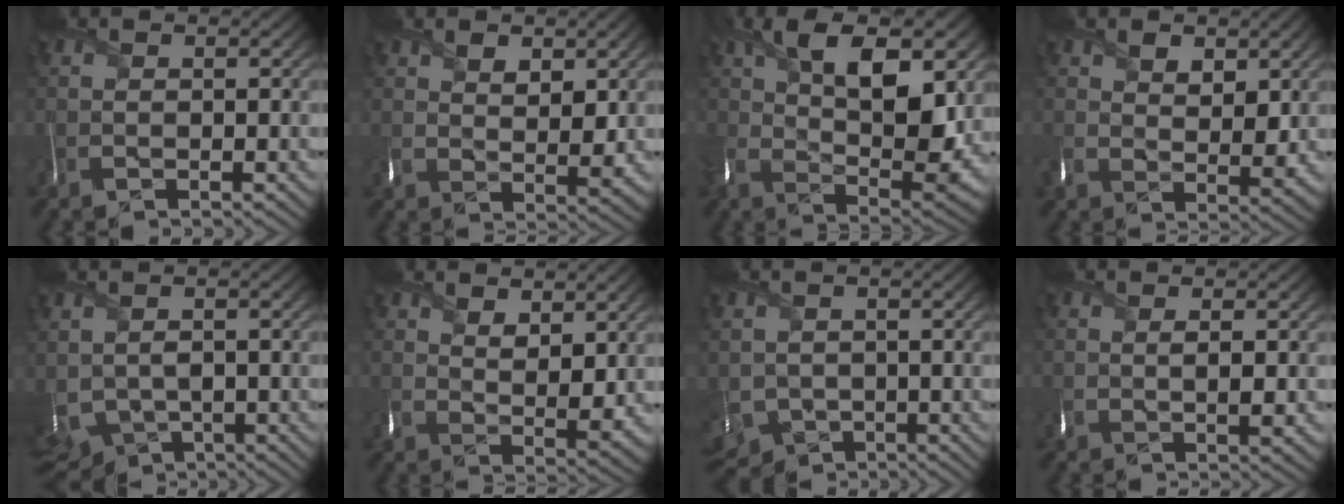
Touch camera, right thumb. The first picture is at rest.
{"total": 4.4, "force": [2.9, 2.5, 2.3], "torque": [-0.029, -0.008, 0.054]}
{"total": 13.3, "force": [5.1, 7.3, 9.9], "torque": [-0.179, -0.005, 0.095]}
{"total": 5.2, "force": [2.9, 3.4, 2.6], "torque": [-0.044, -0.009, 0.051]}
{"total": 5.1, "force": [-1.7, 3.5, 3.2], "torque": [-0.075, -0.020, -0.028]}
{"total": 4.2, "force": [3.2, 1.9, 2.1], "torque": [-0.041, -0.010, 0.066]}
{"total": 4.9, "force": [-1.9, 4.1, 1.9], "torque": [-0.054, -0.031, -0.023]}
{"total": 1.7, "force": [0.9, 0.4, 1.4], "torque": [-0.026, 0.001, 0.018]}